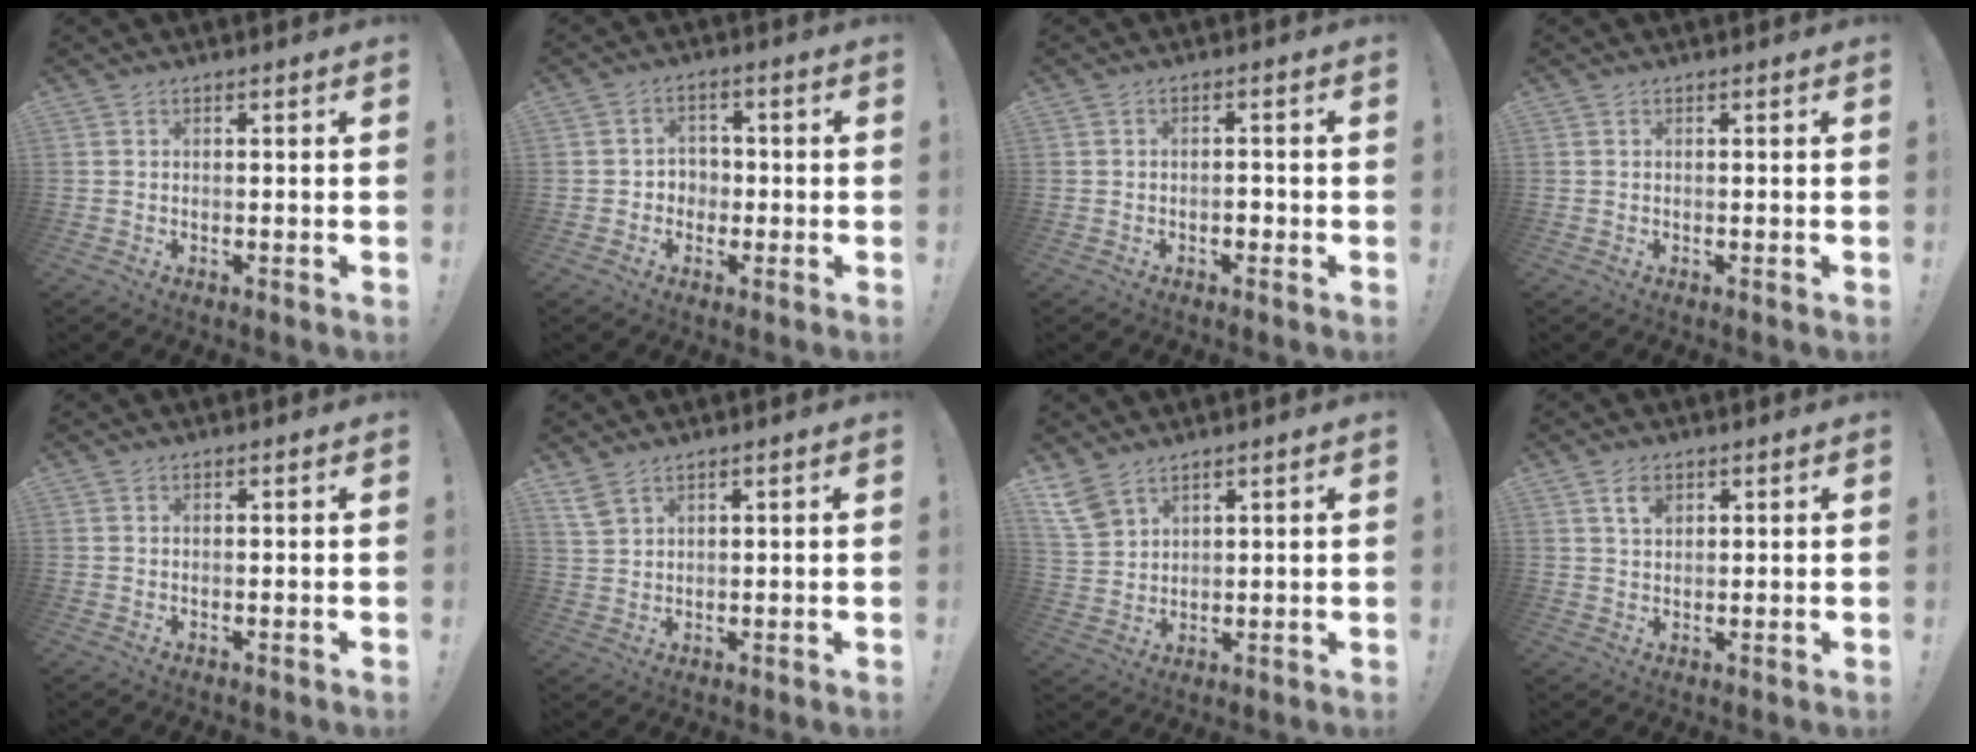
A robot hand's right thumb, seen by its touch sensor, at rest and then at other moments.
{"total": 4.2, "force": [-0.6, 4.0, 1.2], "torque": [-0.022, 0.003, -0.009]}
{"total": 2.0, "force": [-1.1, 1.2, 1.2], "torque": [-0.011, 0.000, -0.021]}
{"total": 0.0}
{"total": 0.0}
{"total": 4.4, "force": [3.1, 2.0, 2.3], "torque": [-0.044, -0.012, 0.060]}
{"total": 7.2, "force": [5.3, 3.8, 3.0], "torque": [-0.058, -0.025, 0.107]}
{"total": 4.2, "force": [2.2, 2.4, 2.6], "torque": [-0.036, -0.007, 0.036]}